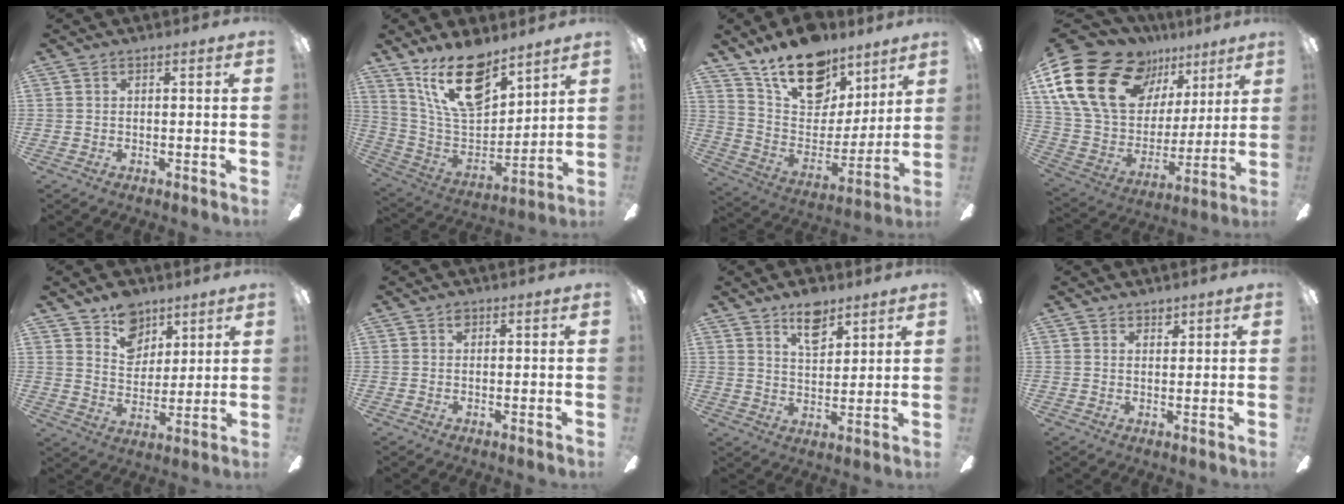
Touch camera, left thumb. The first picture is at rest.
{"total": 20.2, "force": [13.5, 9.3, 11.8], "torque": [-0.221, -0.073, 0.239]}
{"total": 19.7, "force": [14.2, 10.6, 8.5], "torque": [-0.145, -0.090, 0.257]}
{"total": 24.8, "force": [14.0, 15.3, 13.6], "torque": [-0.281, -0.071, 0.269]}
{"total": 10.7, "force": [7.3, 7.2, 3.2], "torque": [-0.037, -0.037, 0.134]}
{"total": 1.2, "force": [0.6, 0.7, 0.7], "torque": [-0.008, 0.001, 0.009]}
{"total": 8.8, "force": [6.0, 4.2, 4.8], "torque": [-0.069, -0.025, 0.104]}
{"total": 2.1, "force": [1.8, 0.9, 0.6], "torque": [0.002, -0.007, 0.030]}